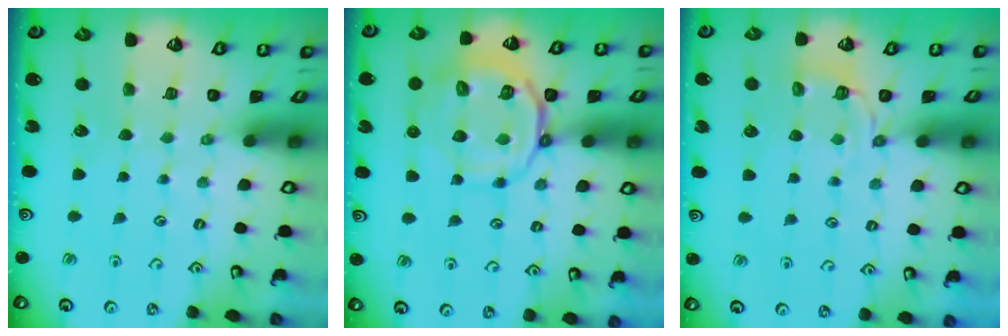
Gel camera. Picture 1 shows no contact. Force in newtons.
{"total": 11.2, "press": 11.1, "slide": 2.0}
{"total": 3.8, "press": 3.3, "slide": 2.0}